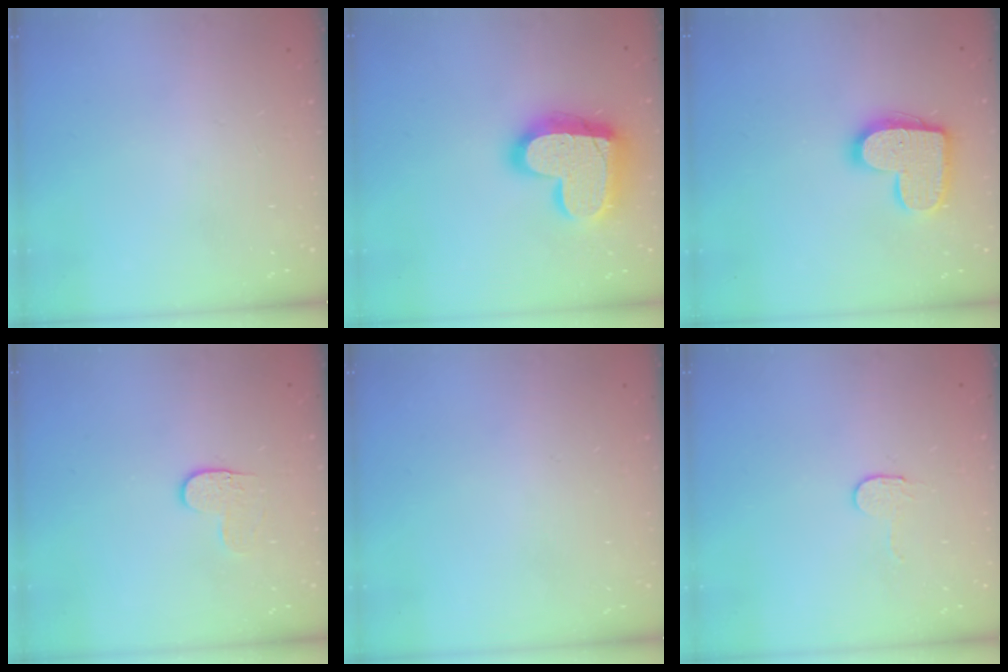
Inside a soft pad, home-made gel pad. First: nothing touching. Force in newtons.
{"total": 20.9, "press": 20.8, "slide": 1.8}
{"total": 14.5, "press": 14.5, "slide": 0.7}
{"total": 3.6, "press": 3.6, "slide": 0.4}
{"total": 0.6, "press": 0.6, "slide": 0.2}
{"total": 2.7, "press": 2.7, "slide": 0.2}